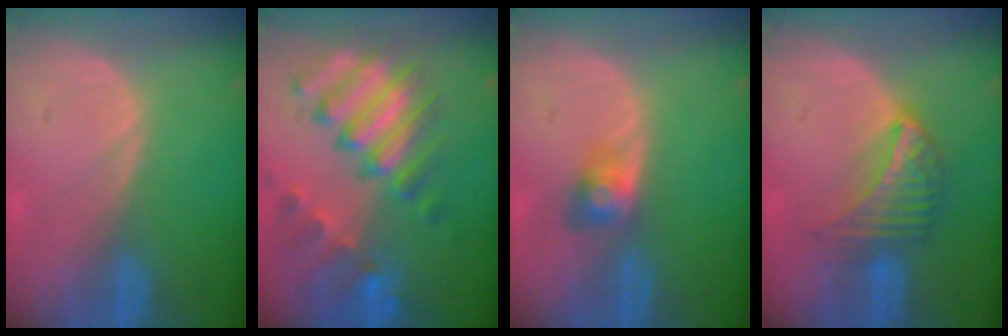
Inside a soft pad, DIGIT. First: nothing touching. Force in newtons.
{"total": 11.3, "press": 9.8, "slide": 5.8}
{"total": 2.9, "press": 2.9, "slide": 0.0}
{"total": 6.4, "press": 5.9, "slide": 2.3}